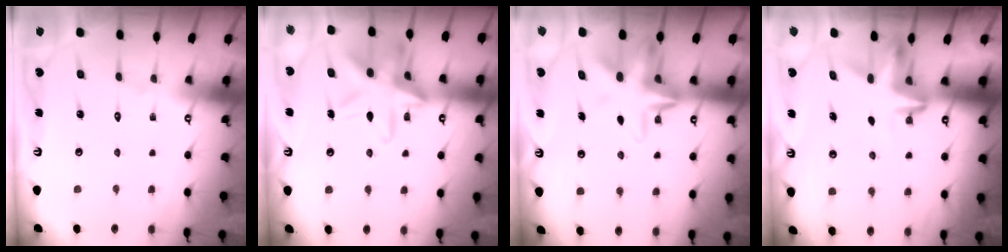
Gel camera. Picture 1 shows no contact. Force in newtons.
{"total": 16.7, "press": 16.7, "slide": 1.3}
{"total": 8.8, "press": 8.4, "slide": 2.5}
{"total": 3.4, "press": 3.4, "slide": 0.2}